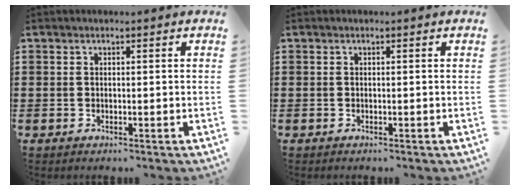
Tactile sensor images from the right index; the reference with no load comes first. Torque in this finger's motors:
{"motor_torque": [-1.30, 0.22, -0.75, -0.11]}